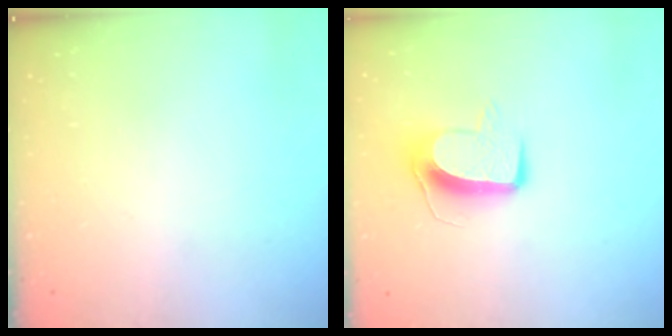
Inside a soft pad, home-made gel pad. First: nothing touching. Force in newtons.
{"total": 10.4, "press": 10.3, "slide": 0.8}